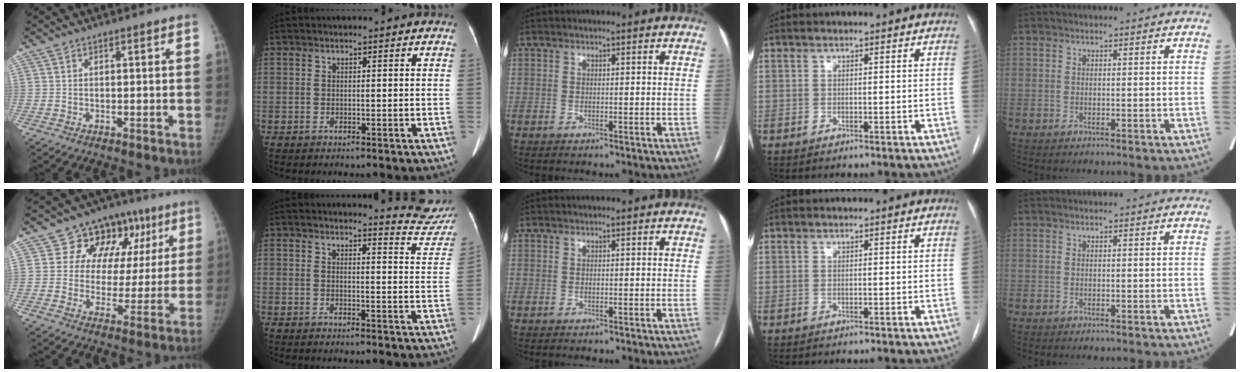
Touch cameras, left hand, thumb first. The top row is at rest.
{"thumb": {"total": 14.9, "force": [7.0, 11.4, 6.4], "torque": [-0.016, 0.002, 0.098]}, "index": {"total": 8.5, "force": [8.5, -0.1, -0.4], "torque": [0.011, -0.077, 0.073]}}